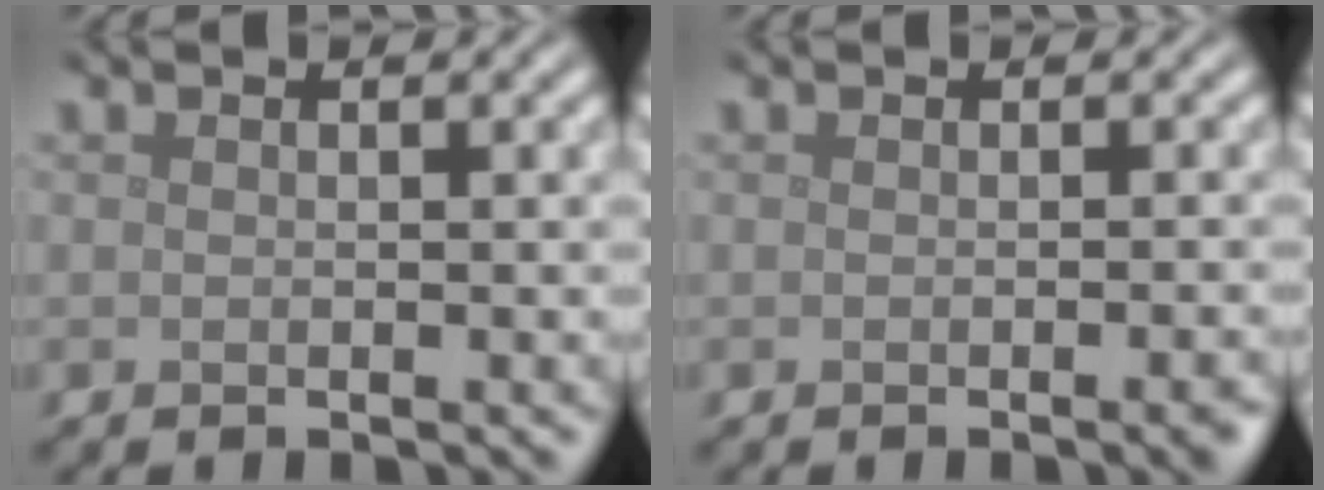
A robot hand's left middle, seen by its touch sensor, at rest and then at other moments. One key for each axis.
{"total": 1.5, "fx": -0.6, "fy": 0.4, "fz": 1.4, "tx": -0.010, "ty": 0.000, "tz": -0.008}